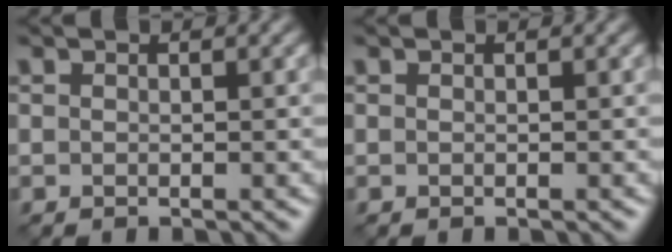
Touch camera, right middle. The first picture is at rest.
{"total": 0.0}